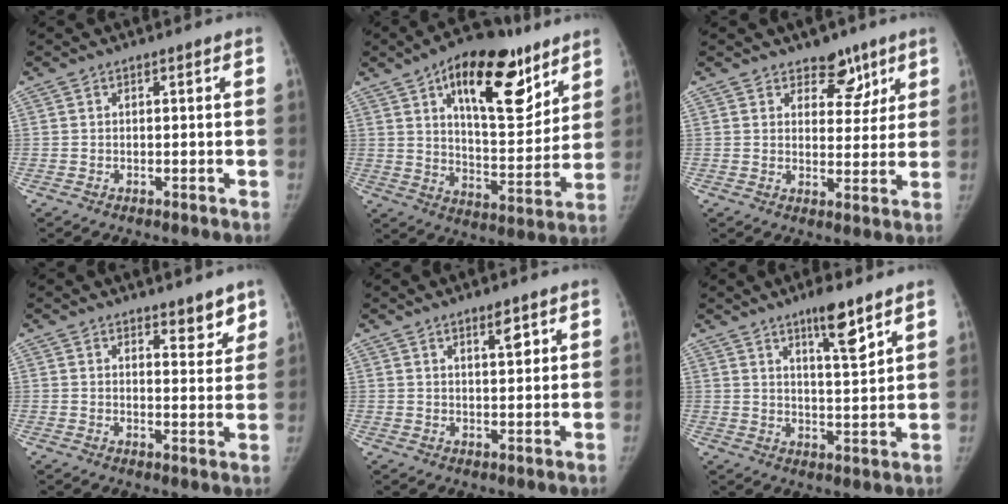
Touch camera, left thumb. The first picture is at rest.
{"total": 21.9, "force": [11.6, 9.8, 15.8], "torque": [-0.192, -0.047, 0.182]}
{"total": 6.7, "force": [4.4, 4.2, 2.8], "torque": [0.003, -0.024, 0.064]}
{"total": 5.2, "force": [3.9, 2.2, 2.7], "torque": [-0.005, -0.027, 0.053]}
{"total": 3.8, "force": [2.1, 1.3, 2.8], "torque": [-0.034, -0.013, 0.033]}
{"total": 8.0, "force": [5.3, 1.4, 5.8], "torque": [-0.088, -0.037, 0.088]}